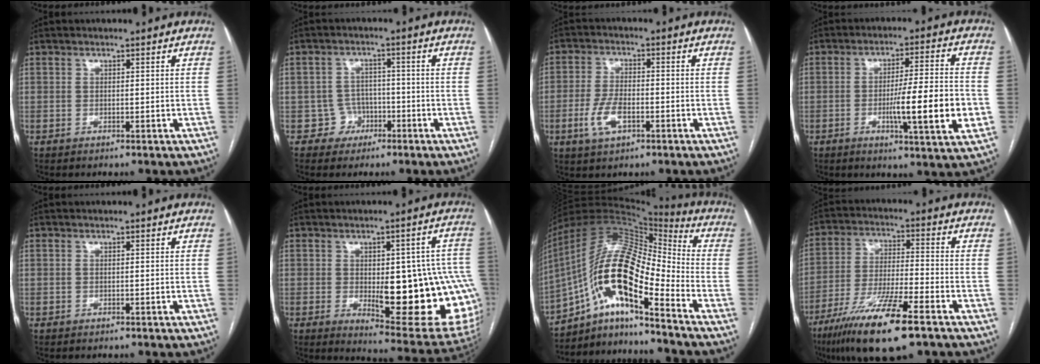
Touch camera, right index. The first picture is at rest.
{"total": 4.0, "force": [-1.8, 3.6, -0.3], "torque": [0.017, 0.018, -0.027]}
{"total": 6.1, "force": [-2.4, 2.7, 4.9], "torque": [-0.107, -0.001, -0.041]}
{"total": 12.4, "force": [-2.9, 0.2, 12.0], "torque": [-0.187, -0.009, -0.049]}
{"total": 0.0}
{"total": 20.9, "force": [-2.7, 6.8, 19.6], "torque": [-0.173, 0.015, -0.005]}
{"total": 18.6, "force": [-8.6, 4.8, 15.7], "torque": [-0.305, 0.032, -0.147]}
{"total": 15.5, "force": [-9.6, 1.7, 12.1], "torque": [-0.238, -0.038, -0.171]}